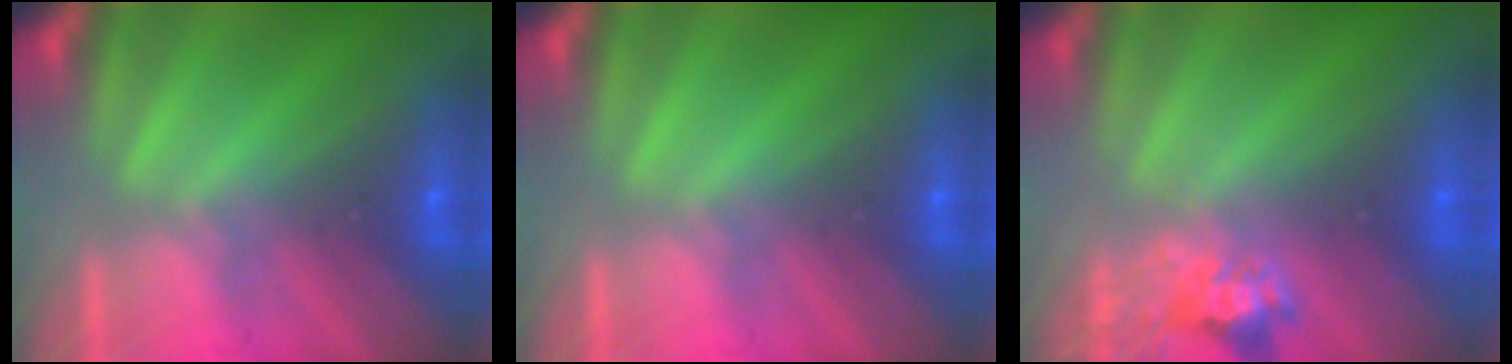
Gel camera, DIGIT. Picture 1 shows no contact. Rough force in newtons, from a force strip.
{"total": 0.0}
{"total": 2.4}